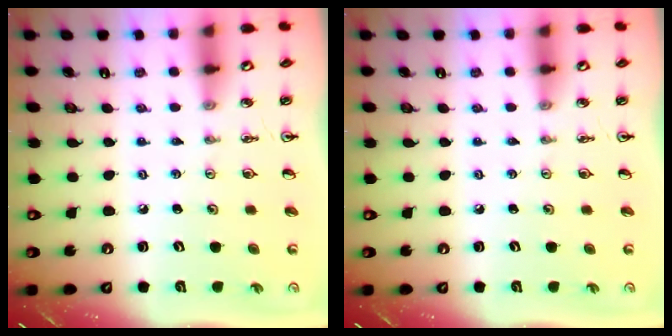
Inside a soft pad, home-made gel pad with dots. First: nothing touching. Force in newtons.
{"total": 0.0}